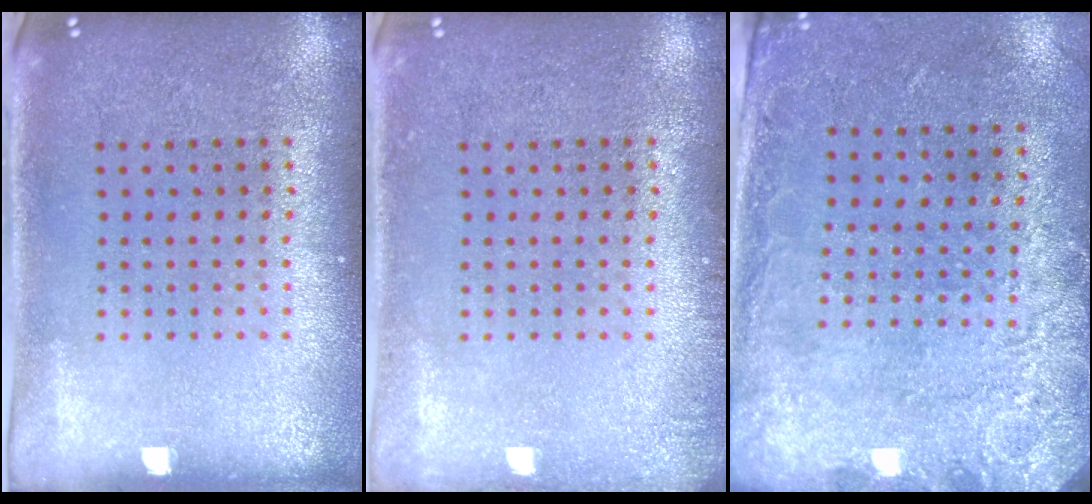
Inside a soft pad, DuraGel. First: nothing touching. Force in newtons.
{"total": 1.1, "press": 1.0, "slide": 0.2}
{"total": 2.8, "press": 2.0, "slide": 1.9}